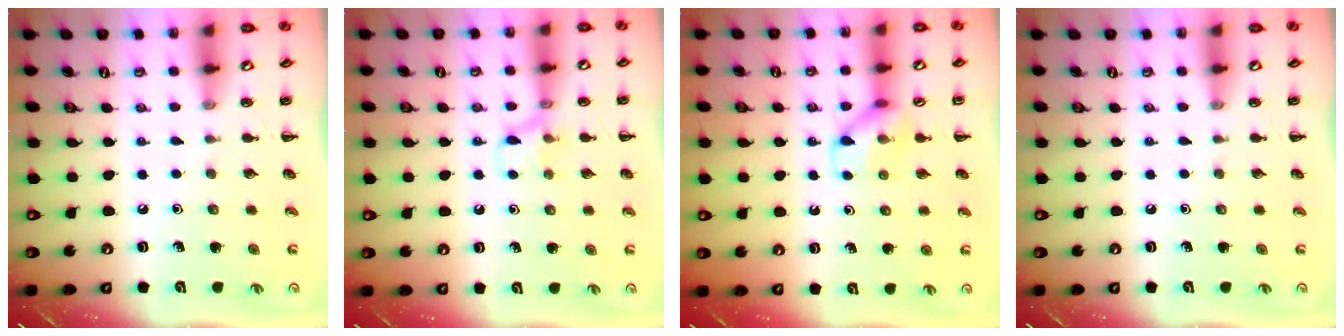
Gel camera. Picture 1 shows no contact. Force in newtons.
{"total": 7.6, "press": 7.5, "slide": 1.1}
{"total": 9.6, "press": 9.6, "slide": 0.7}
{"total": 0.0}